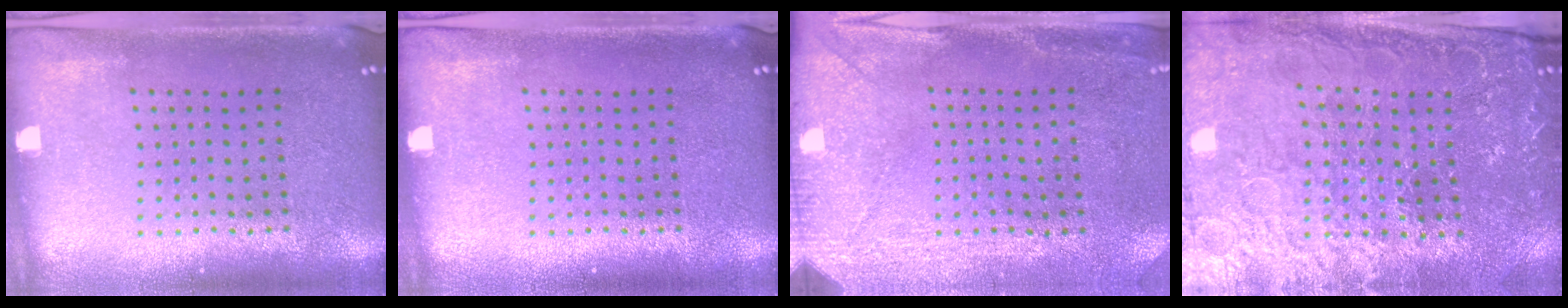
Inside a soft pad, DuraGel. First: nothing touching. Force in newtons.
{"total": 0.0}
{"total": 2.9, "press": 2.4, "slide": 1.6}
{"total": 3.2, "press": 3.1, "slide": 0.4}